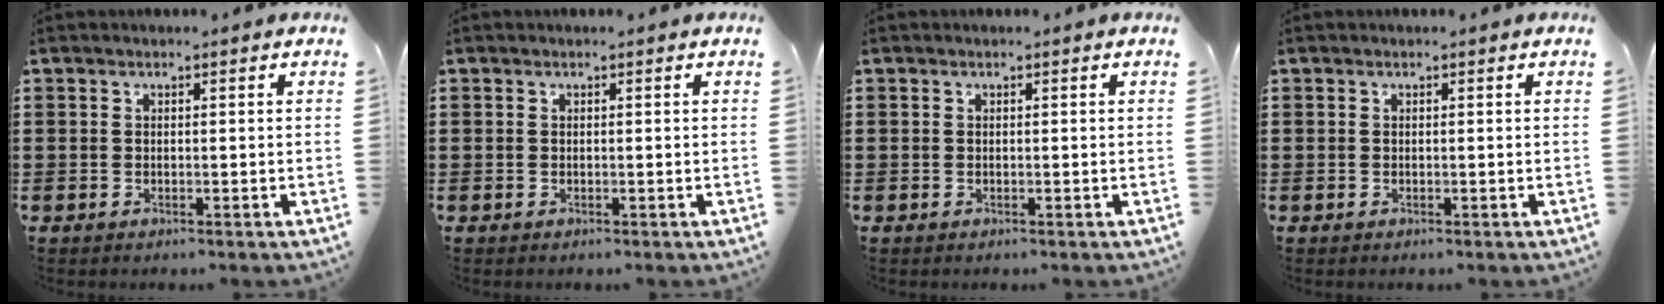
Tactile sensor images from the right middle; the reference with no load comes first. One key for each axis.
{"total": 0.0}
{"total": 0.0}
{"total": 0.0}